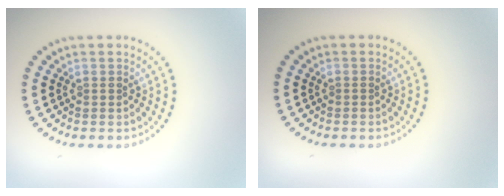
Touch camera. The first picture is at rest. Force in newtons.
{"total": 0.0}